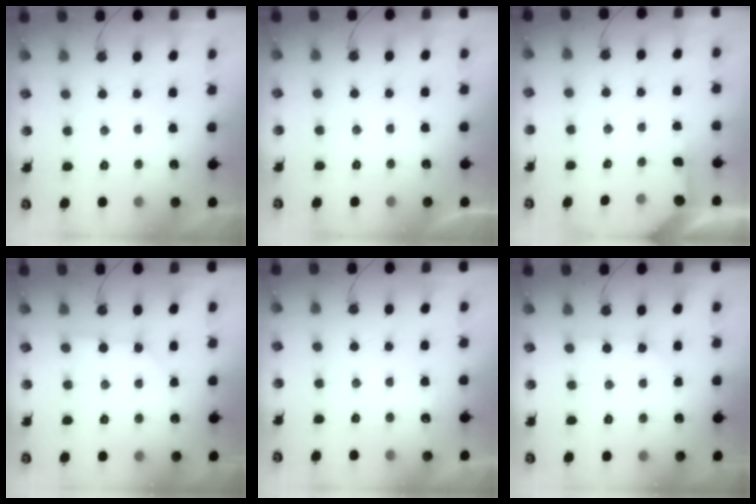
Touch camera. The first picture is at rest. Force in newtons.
{"total": 0.0}
{"total": 1.8, "press": 1.8, "slide": 0.3}
{"total": 2.3, "press": 2.3, "slide": 0.2}
{"total": 4.4, "press": 4.4, "slide": 0.4}
{"total": 2.5, "press": 2.5, "slide": 0.3}